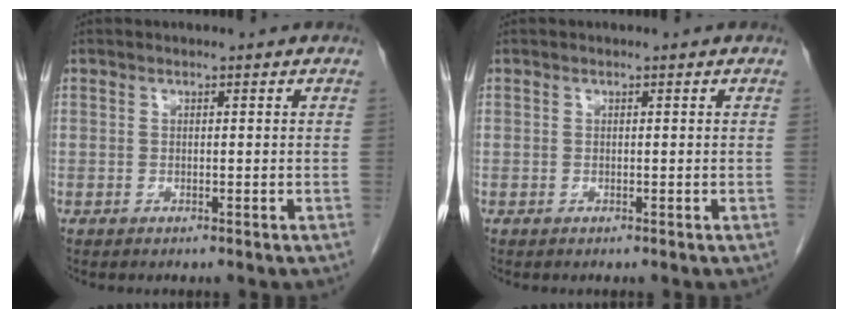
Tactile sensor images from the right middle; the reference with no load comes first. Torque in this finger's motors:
{"motor_torque": [0.00, 0.00, 0.00, 0.00]}